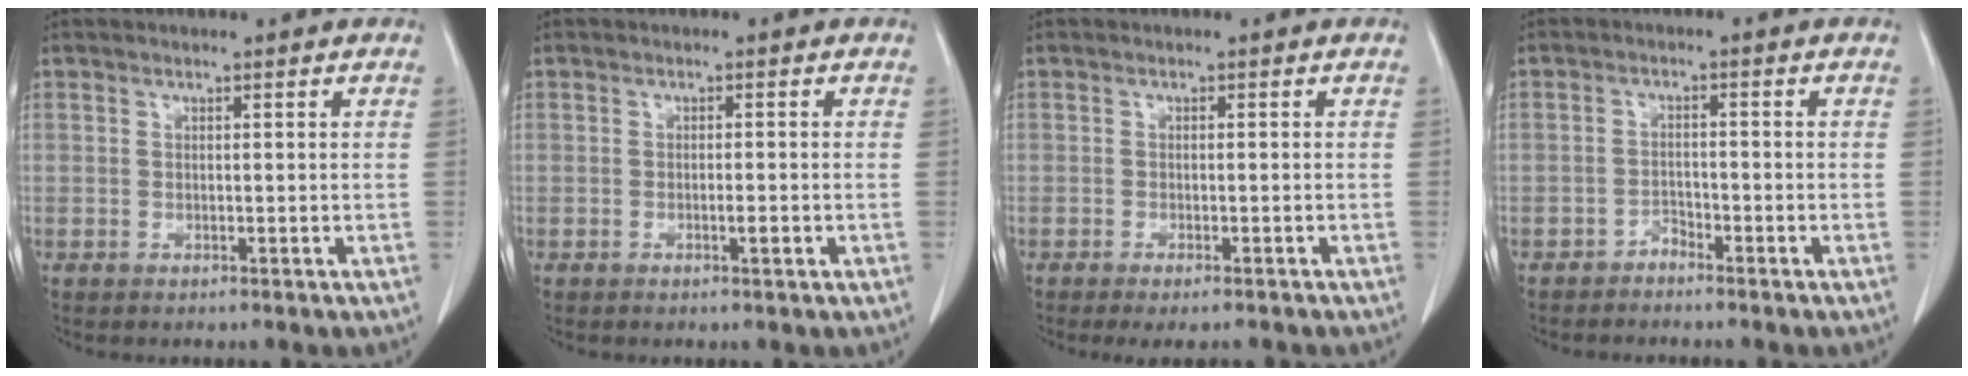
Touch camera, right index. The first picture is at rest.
{"total": 1.5, "force": [-0.6, 0.2, 1.4], "torque": [-0.023, 0.000, -0.008]}
{"total": 5.2, "force": [-4.3, 0.9, 2.6], "torque": [-0.026, -0.006, -0.060]}
{"total": 1.7, "force": [-1.6, 0.5, 0.4], "torque": [0.000, 0.003, -0.027]}